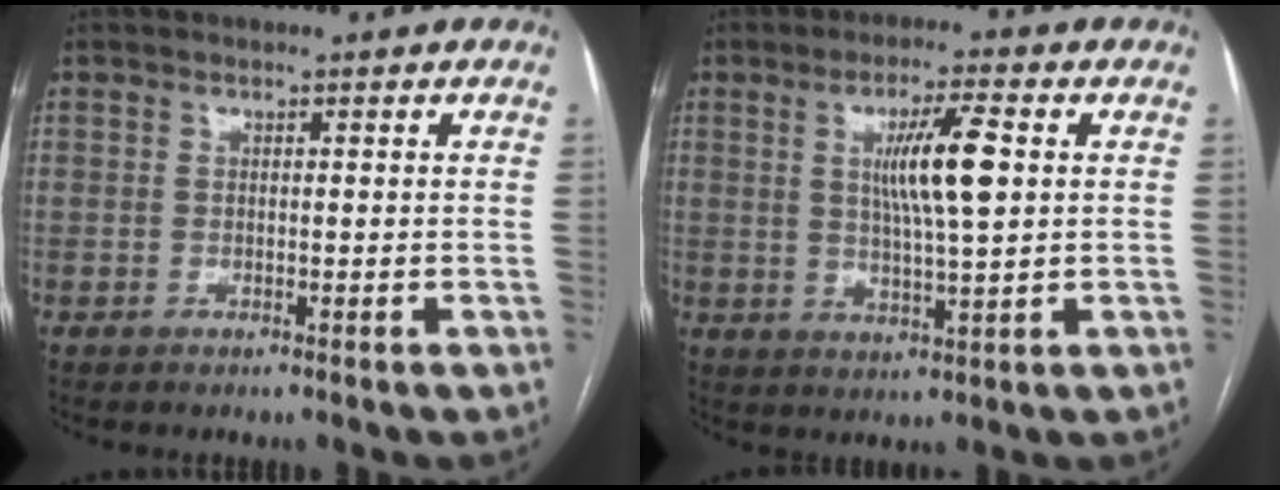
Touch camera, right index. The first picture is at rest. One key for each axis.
{"total": 8.4, "fx": 1.9, "fy": 0.4, "fz": 8.2, "tx": -0.148, "ty": -0.002, "tz": 0.034}